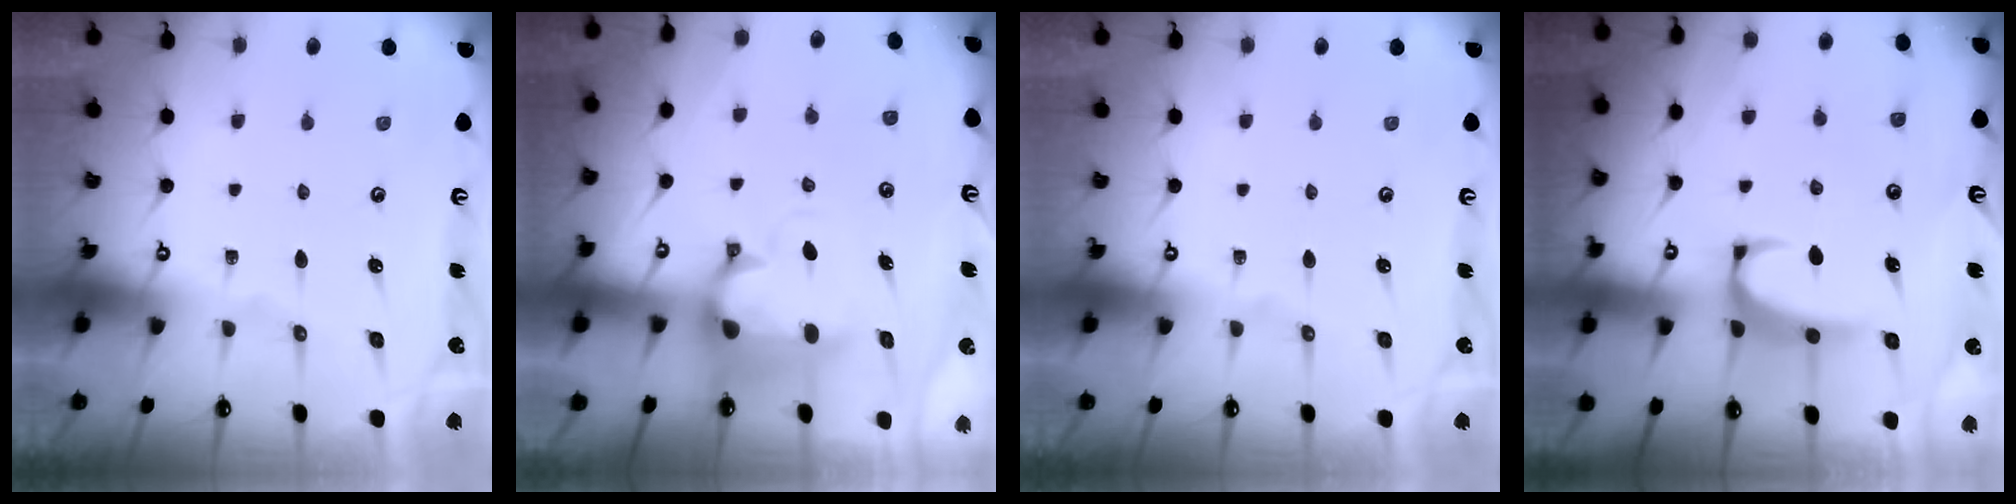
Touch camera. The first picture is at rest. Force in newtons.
{"total": 1.7, "press": 0.9, "slide": 1.4}
{"total": 0.0}
{"total": 2.6, "press": 2.5, "slide": 0.7}